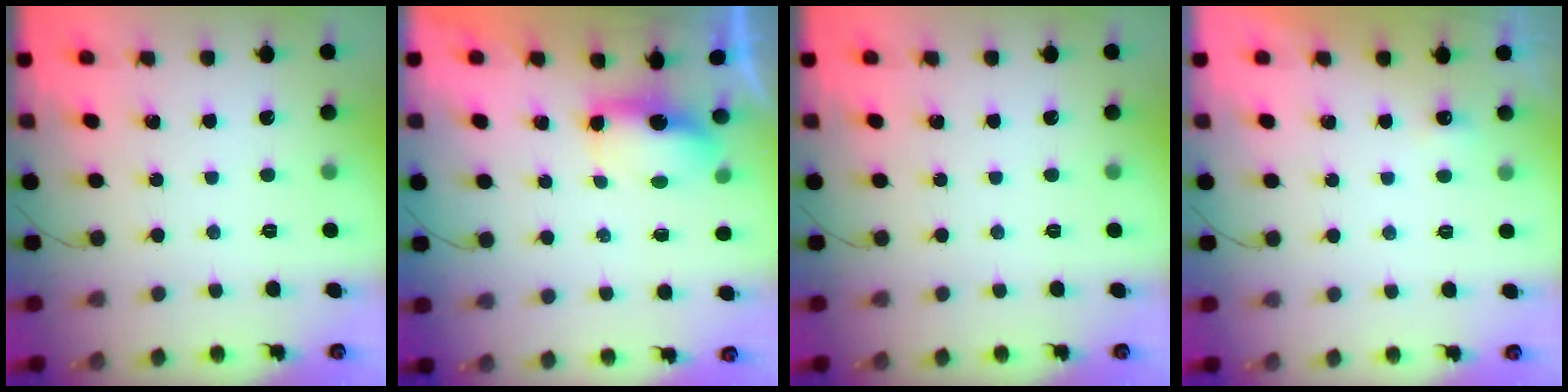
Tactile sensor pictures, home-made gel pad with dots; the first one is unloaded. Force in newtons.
{"total": 5.4, "press": 5.4, "slide": 0.1}
{"total": 0.0}
{"total": 3.2, "press": 1.2, "slide": 3.0}